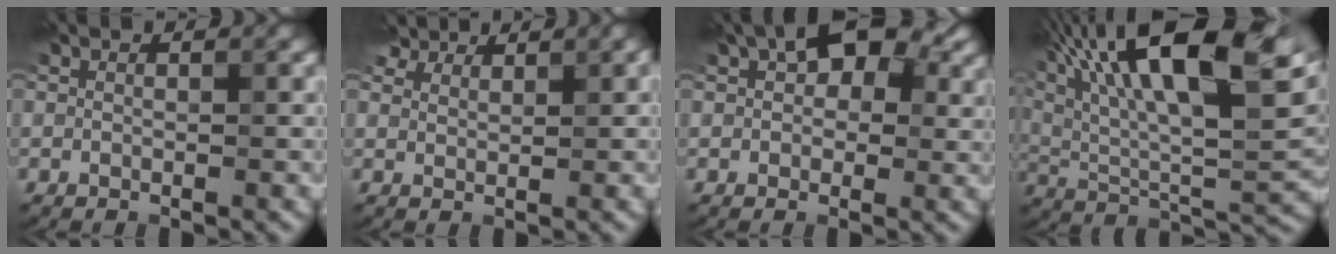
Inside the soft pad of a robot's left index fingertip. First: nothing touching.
{"total": 4.8, "force": [3.9, 2.0, 1.8], "torque": [-0.043, 0.008, 0.067]}
{"total": 7.9, "force": [2.8, 4.9, 5.5], "torque": [-0.064, 0.018, 0.024]}
{"total": 17.8, "force": [8.9, 5.9, 14.3], "torque": [-0.259, 0.028, 0.151]}